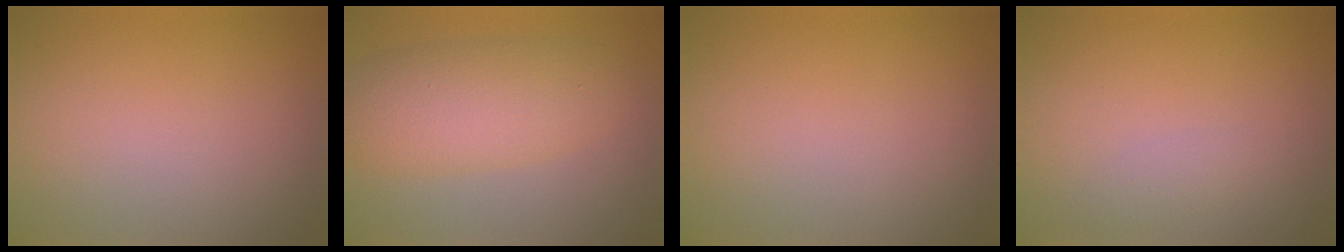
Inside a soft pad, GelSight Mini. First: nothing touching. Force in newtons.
{"total": 5.9, "press": 5.9, "slide": 0.1}
{"total": 0.0}
{"total": 1.0, "press": 1.0, "slide": 0.0}